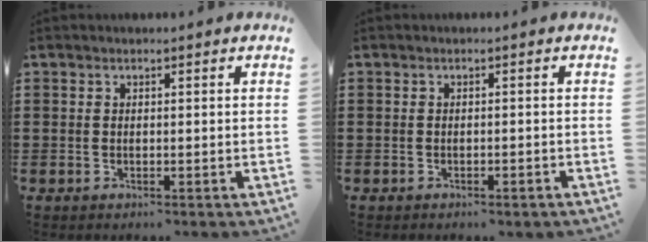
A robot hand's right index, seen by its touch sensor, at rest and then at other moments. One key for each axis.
{"total": 0.7, "fx": -0.6, "fy": 0.2, "fz": 0.3, "tx": -0.009, "ty": -0.003, "tz": -0.012}